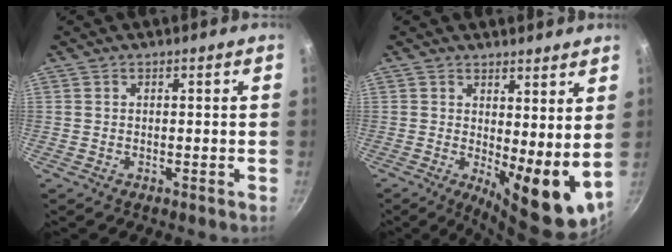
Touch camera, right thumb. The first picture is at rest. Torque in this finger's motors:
{"motor_torque": [2.11, 1.99, 1.50, -0.03, 0.36]}